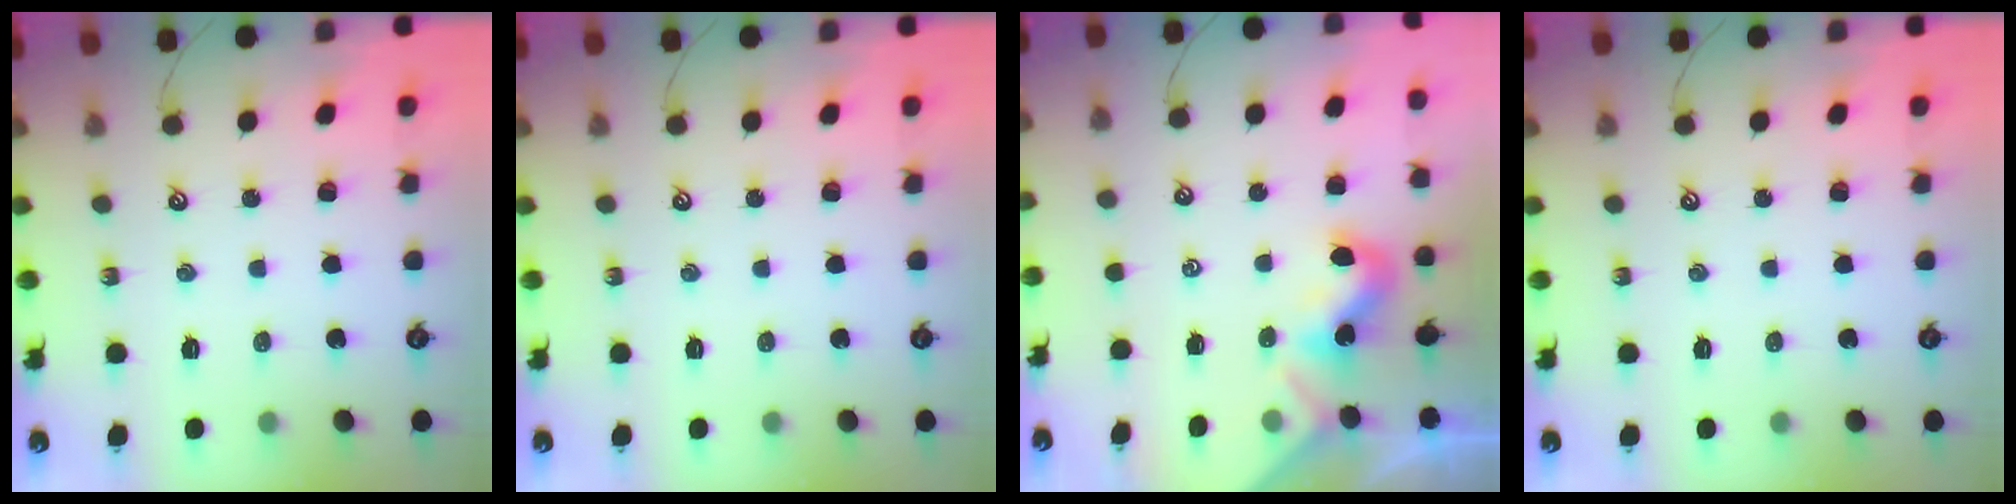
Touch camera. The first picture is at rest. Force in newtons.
{"total": 0.0}
{"total": 1.8, "press": 1.8, "slide": 0.5}
{"total": 0.0}